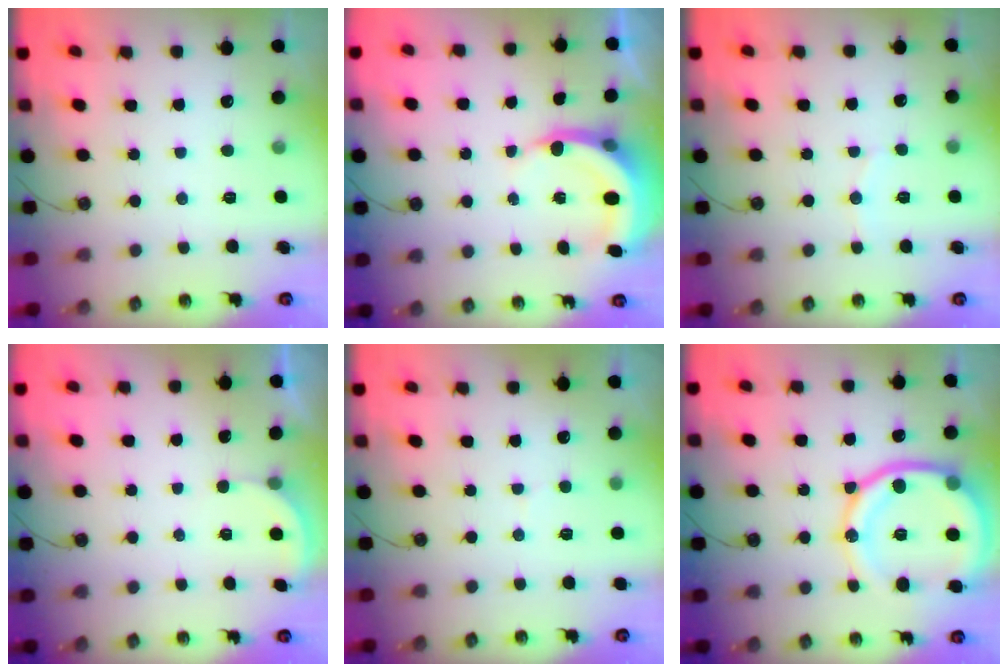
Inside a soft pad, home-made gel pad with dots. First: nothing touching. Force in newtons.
{"total": 5.9, "press": 5.9, "slide": 0.4}
{"total": 4.7, "press": 4.6, "slide": 0.5}
{"total": 1.4, "press": 1.3, "slide": 0.5}
{"total": 3.2, "press": 3.1, "slide": 0.7}
{"total": 19.2, "press": 19.1, "slide": 1.9}